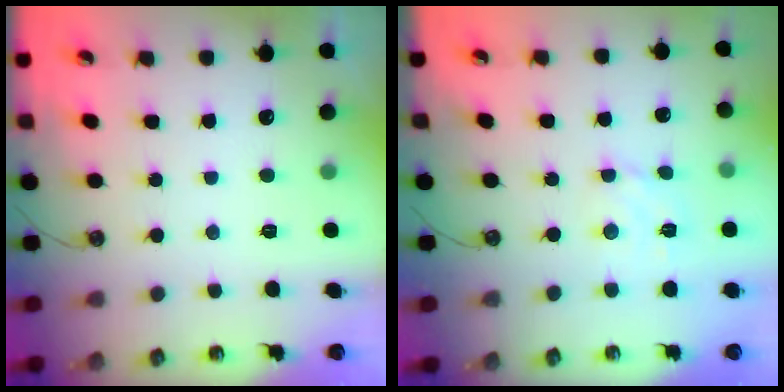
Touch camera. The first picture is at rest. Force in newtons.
{"total": 3.1, "press": 3.0, "slide": 0.7}